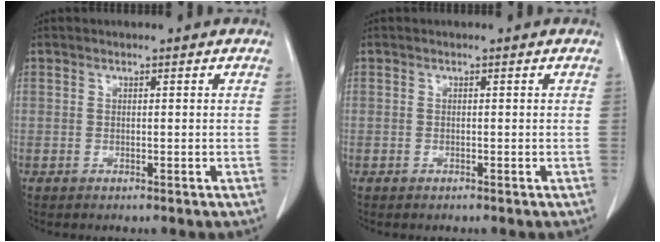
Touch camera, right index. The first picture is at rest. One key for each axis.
{"total": 0.0}